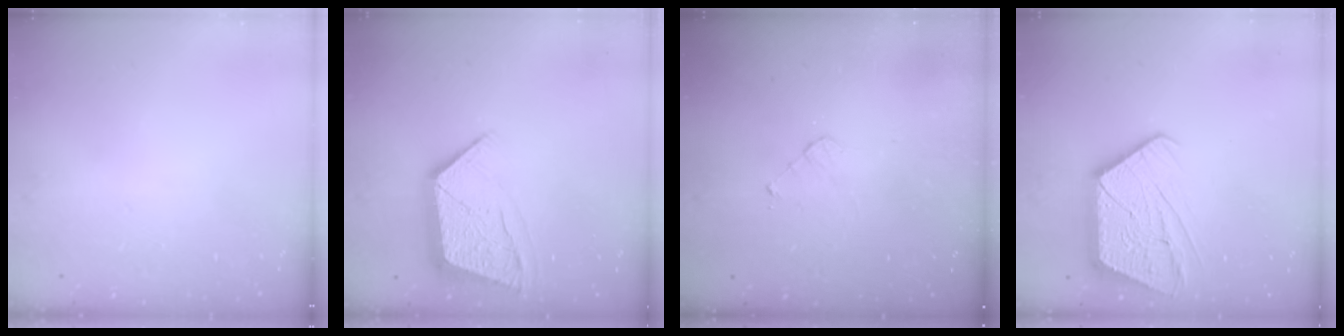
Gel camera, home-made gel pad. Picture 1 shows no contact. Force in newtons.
{"total": 11.5, "press": 11.5, "slide": 0.8}
{"total": 3.2, "press": 3.2, "slide": 0.3}
{"total": 14.3, "press": 14.3, "slide": 1.3}